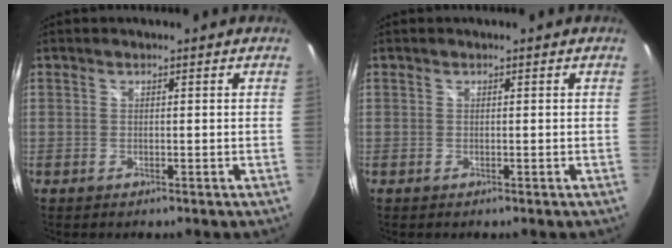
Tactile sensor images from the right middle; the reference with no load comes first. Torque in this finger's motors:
{"motor_torque": [-0.03, -0.02, 0.00, 0.00]}